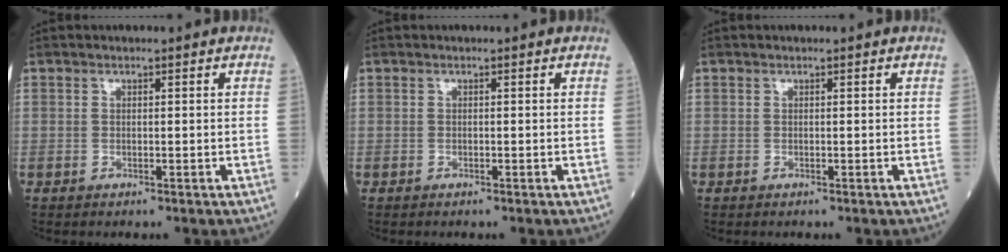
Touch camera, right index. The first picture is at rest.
{"total": 0.0}
{"total": 0.0}